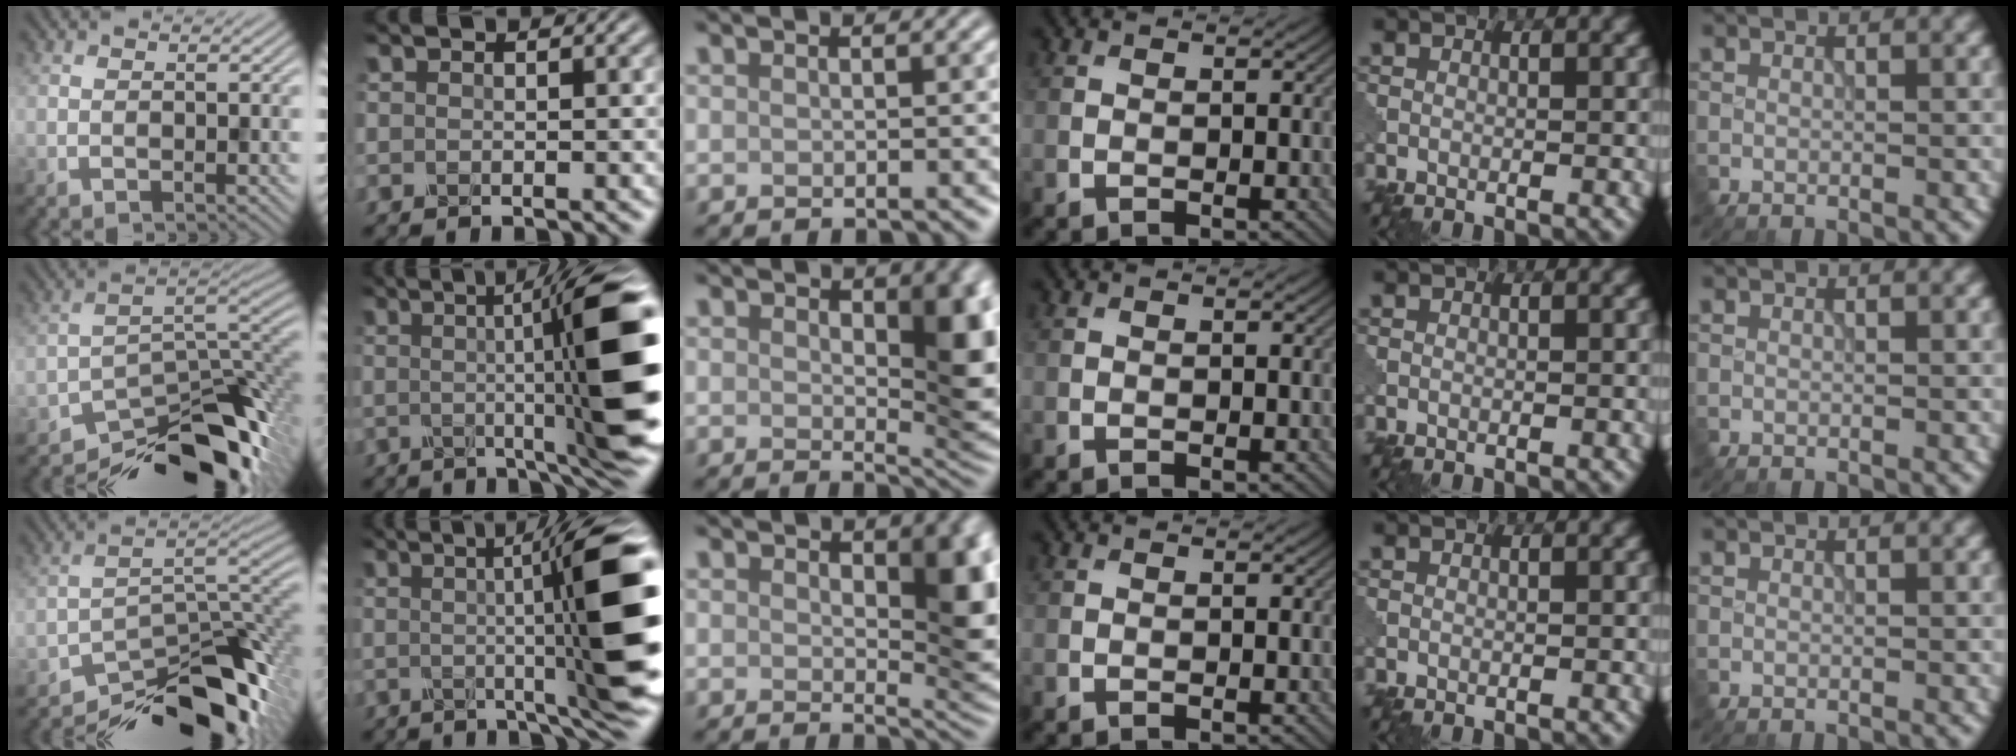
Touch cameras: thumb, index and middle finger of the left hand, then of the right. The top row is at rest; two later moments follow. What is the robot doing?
{"motion": "shake", "object": "sieve"}